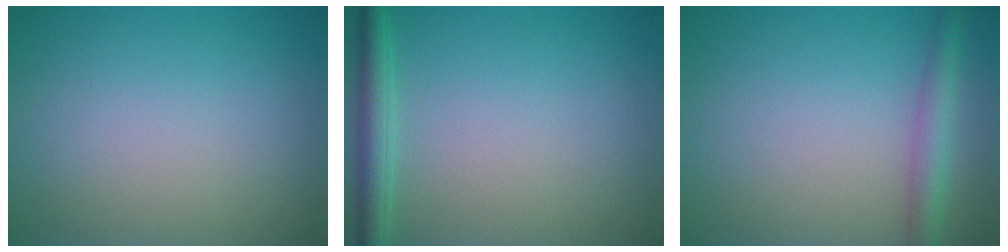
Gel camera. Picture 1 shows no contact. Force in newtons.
{"total": 2.8, "press": 2.8, "slide": 0.2}
{"total": 2.9, "press": 2.9, "slide": 0.1}